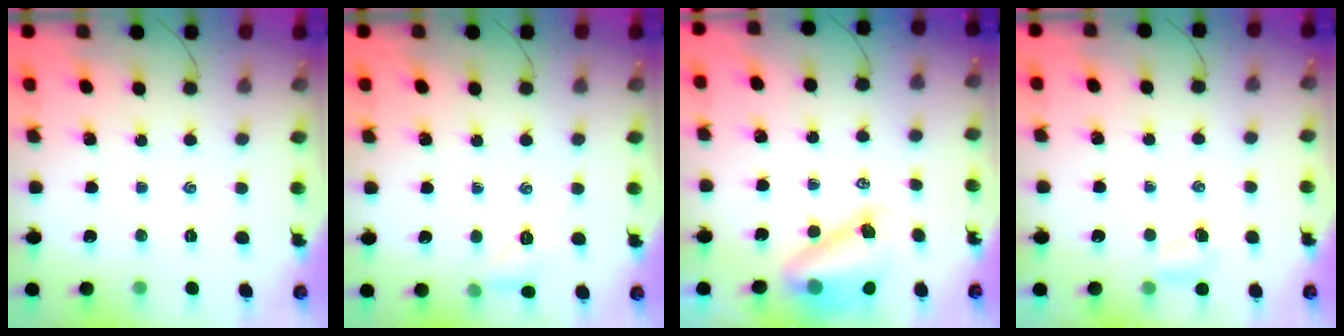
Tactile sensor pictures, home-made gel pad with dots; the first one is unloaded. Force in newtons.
{"total": 6.1, "press": 5.9, "slide": 1.6}
{"total": 9.2, "press": 9.0, "slide": 1.6}
{"total": 3.6, "press": 3.4, "slide": 1.1}